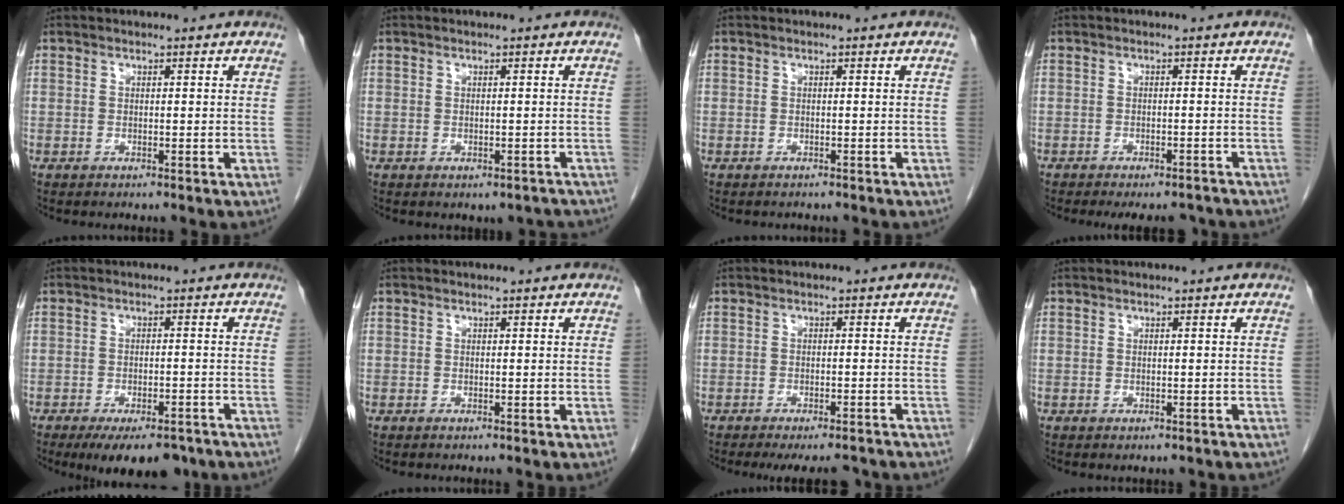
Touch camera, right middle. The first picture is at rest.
{"total": 2.1, "force": [-1.5, 1.2, 0.7], "torque": [-0.005, 0.005, -0.014]}
{"total": 1.4, "force": [-1.3, 0.6, 0.3], "torque": [-0.010, -0.001, -0.015]}
{"total": 7.1, "force": [-6.3, 2.3, 2.4], "torque": [-0.023, -0.005, -0.073]}
{"total": 9.7, "force": [-7.4, 3.6, 5.3], "torque": [-0.069, -0.009, -0.104]}
{"total": 0.0}
{"total": 7.8, "force": [-7.1, 1.8, 2.9], "torque": [-0.033, -0.007, -0.088]}
{"total": 0.6, "force": [-0.4, 0.4, 0.2], "torque": [-0.003, 0.001, -0.003]}